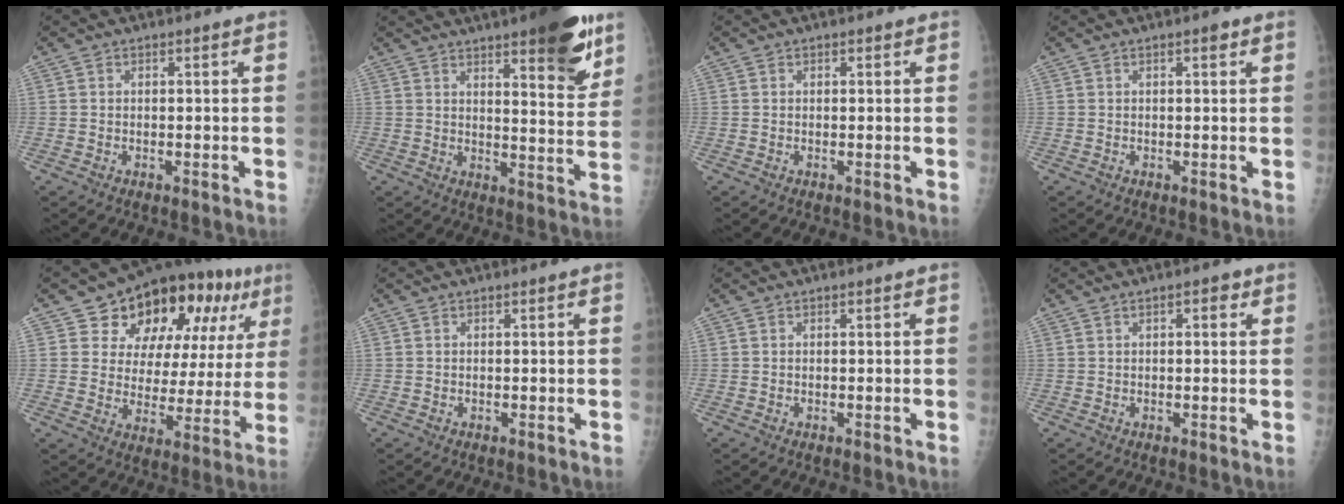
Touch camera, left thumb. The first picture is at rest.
{"total": 15.4, "force": [9.4, 4.1, 11.4], "torque": [-0.119, -0.050, 0.131]}
{"total": 0.6, "force": [0.3, 0.5, 0.2], "torque": [0.006, 0.000, 0.002]}
{"total": 1.3, "force": [0.7, 0.5, 0.9], "torque": [-0.008, 0.000, 0.008]}
{"total": 21.6, "force": [10.8, 12.1, 14.3], "torque": [-0.149, -0.005, 0.157]}
{"total": 0.0}
{"total": 0.0}
{"total": 2.2, "force": [1.0, 1.2, 1.6], "torque": [-0.012, 0.001, 0.011]}